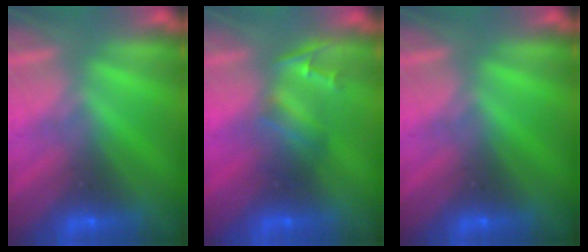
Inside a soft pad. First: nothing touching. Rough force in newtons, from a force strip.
{"total": 2.4}
{"total": 0.0}